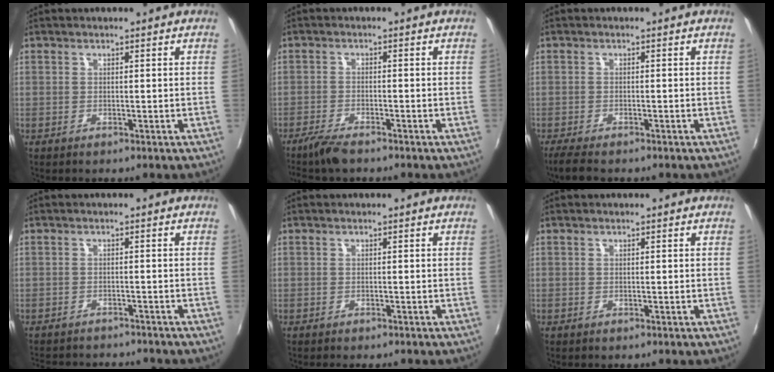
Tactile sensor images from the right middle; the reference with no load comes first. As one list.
[{"total": 4.4, "force": [-3.7, 0.8, 2.2], "torque": [-0.066, -0.010, -0.075]}, {"total": 4.4, "force": [-3.6, 0.8, 2.5], "torque": [-0.061, -0.019, -0.065]}, {"total": 9.0, "force": [-8.3, 2.2, 2.8], "torque": [-0.071, -0.013, -0.120]}, {"total": 1.6, "force": [-1.5, 0.5, 0.5], "torque": [-0.017, -0.006, -0.023]}, {"total": 0.0}]